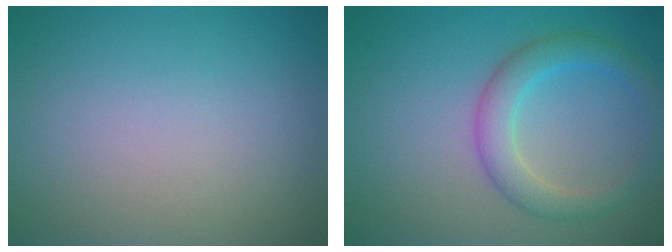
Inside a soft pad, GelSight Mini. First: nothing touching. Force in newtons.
{"total": 3.6, "press": 3.6, "slide": 0.1}